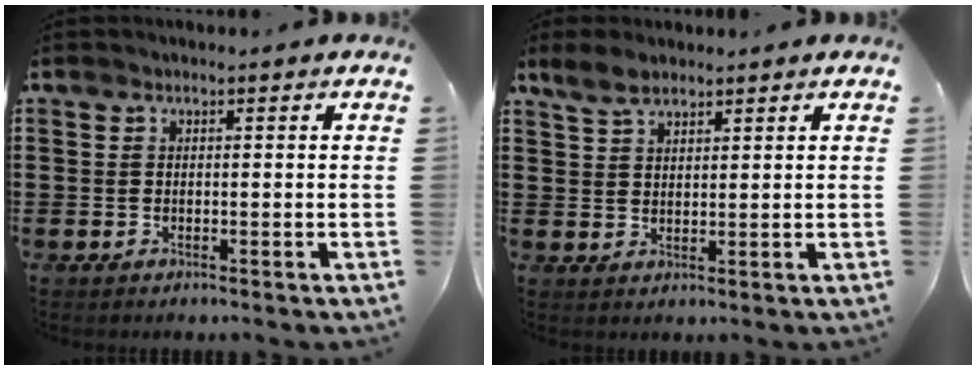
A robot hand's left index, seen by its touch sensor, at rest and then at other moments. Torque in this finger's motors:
{"motor_torque": [-0.22, 0.20, -0.24, -0.01]}